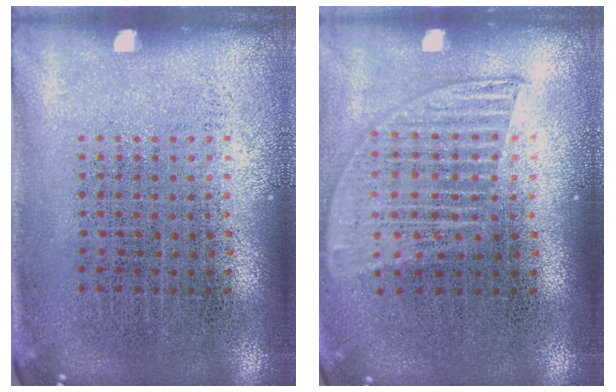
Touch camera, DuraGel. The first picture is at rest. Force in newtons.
{"total": 1.3, "press": 1.1, "slide": 0.6}